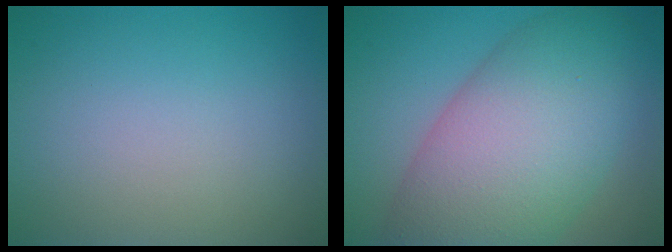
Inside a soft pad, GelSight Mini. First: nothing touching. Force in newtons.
{"total": 12.0, "press": 12.0, "slide": 0.3}